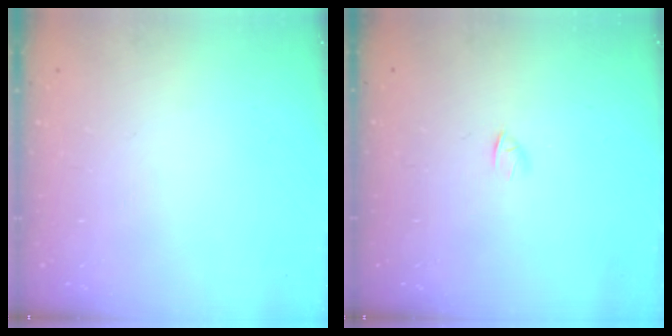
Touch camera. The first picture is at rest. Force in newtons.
{"total": 2.4, "press": 2.3, "slide": 0.7}